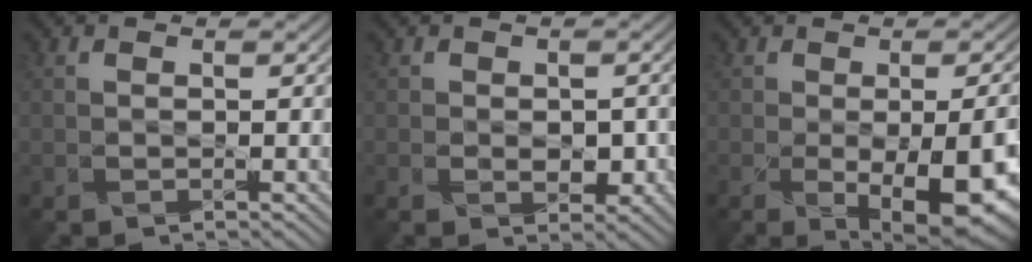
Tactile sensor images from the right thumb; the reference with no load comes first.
{"total": 2.8, "force": [-1.0, 2.1, 1.5], "torque": [-0.017, -0.013, -0.016]}
{"total": 11.4, "force": [-3.9, 5.1, 9.5], "torque": [-0.119, -0.040, -0.035]}